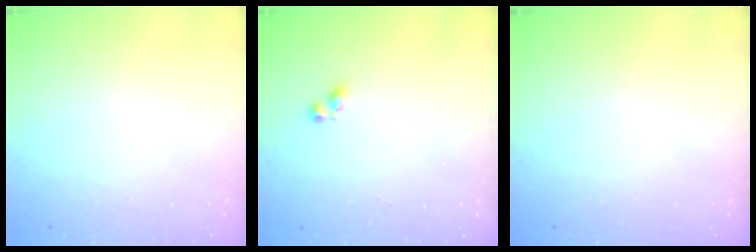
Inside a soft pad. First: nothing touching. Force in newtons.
{"total": 2.6, "press": 2.5, "slide": 0.6}
{"total": 0.0}